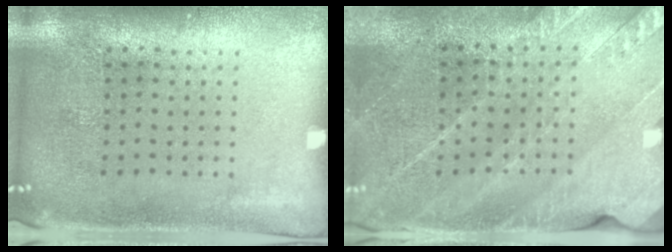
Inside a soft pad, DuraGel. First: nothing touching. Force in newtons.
{"total": 2.6, "press": 2.5, "slide": 0.4}